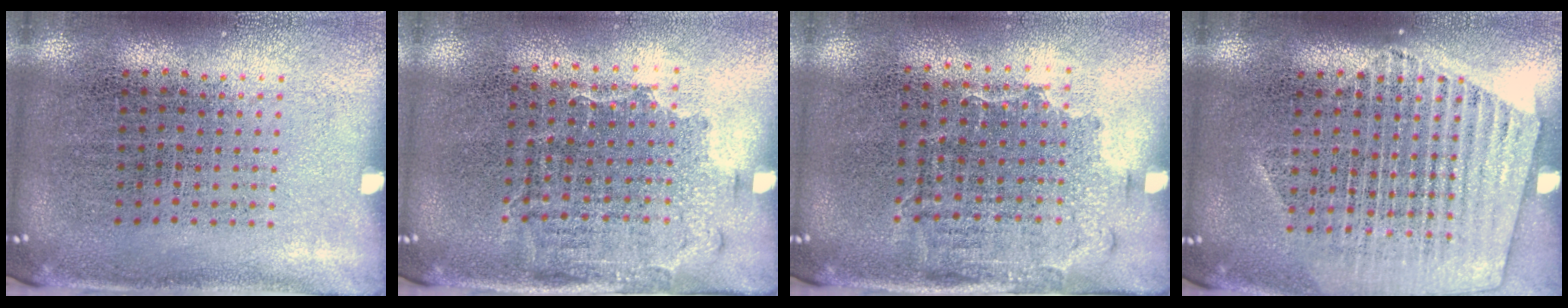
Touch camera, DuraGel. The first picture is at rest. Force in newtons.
{"total": 1.6, "press": 1.3, "slide": 1.0}
{"total": 1.6, "press": 1.3, "slide": 1.0}
{"total": 1.5, "press": 1.4, "slide": 0.5}